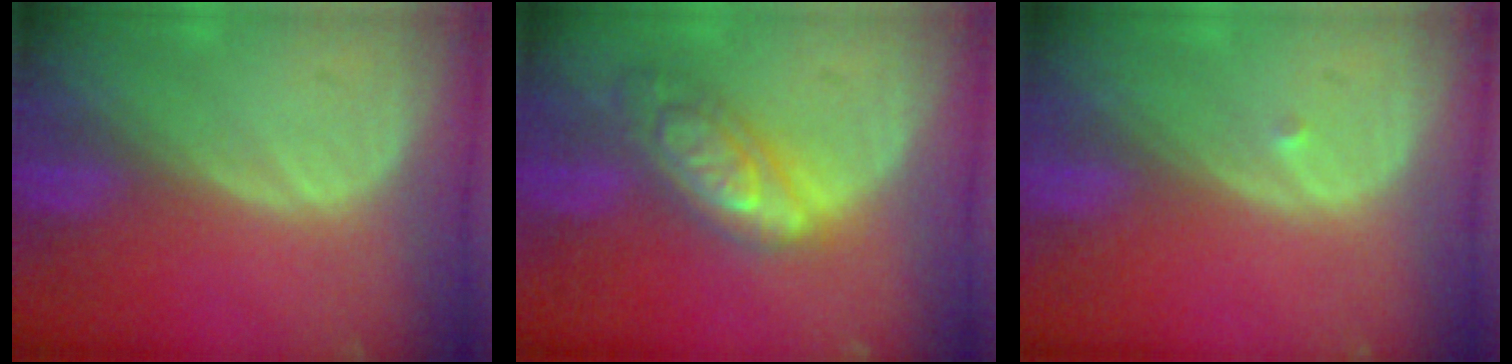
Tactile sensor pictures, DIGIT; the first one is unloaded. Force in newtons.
{"total": 7.1, "press": 7.1, "slide": 0.4}
{"total": 0.5, "press": 0.4, "slide": 0.3}